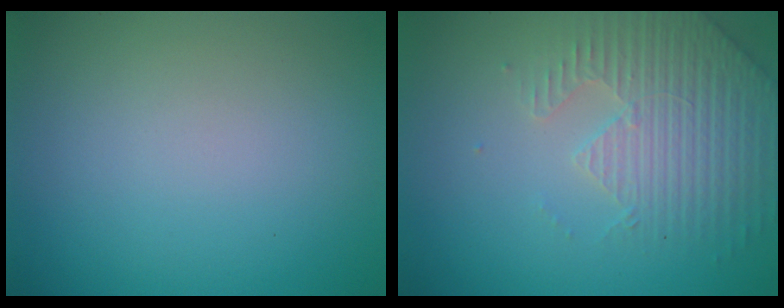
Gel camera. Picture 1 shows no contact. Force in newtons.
{"total": 4.4, "press": 4.3, "slide": 1.0}